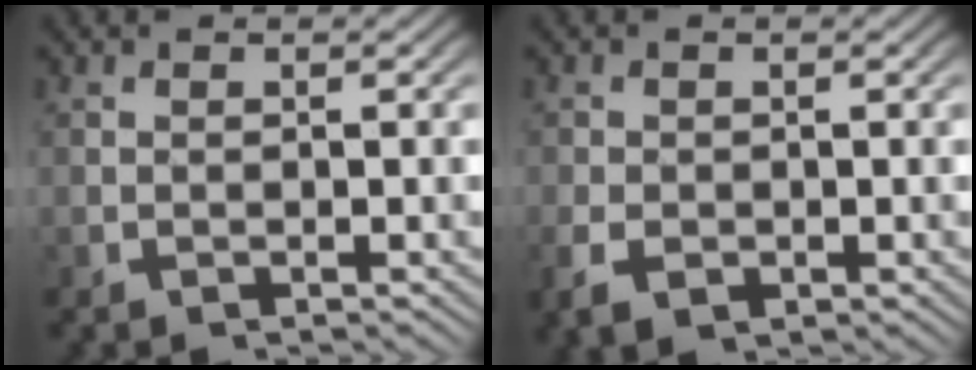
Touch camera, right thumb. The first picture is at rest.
{"total": 2.1, "force": [-0.6, 1.6, 1.3], "torque": [-0.028, -0.011, -0.005]}